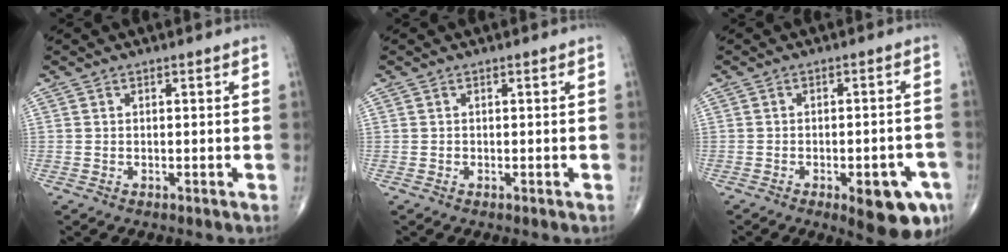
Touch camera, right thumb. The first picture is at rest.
{"total": 0.0}
{"total": 10.7, "force": [-4.8, 3.9, 8.7], "torque": [-0.090, 0.014, -0.053]}